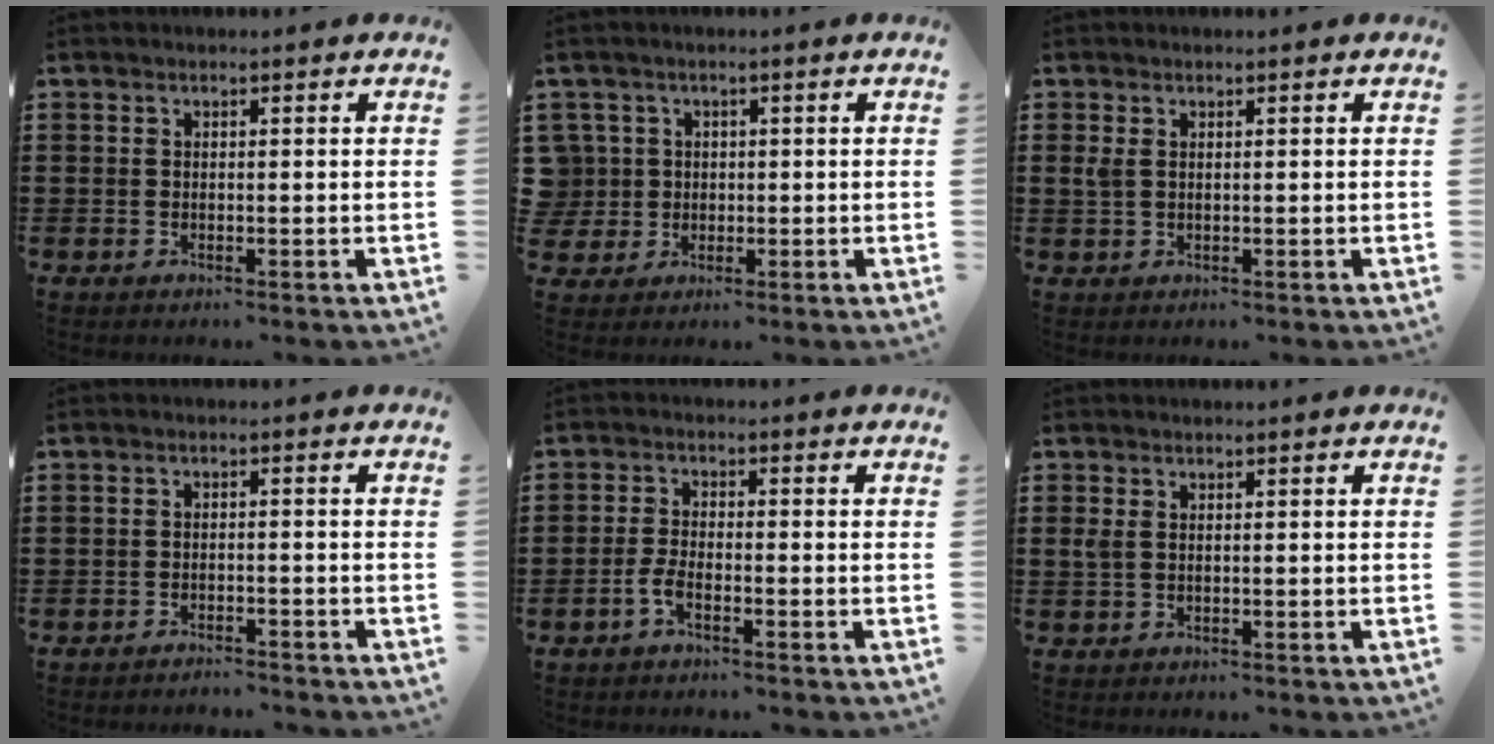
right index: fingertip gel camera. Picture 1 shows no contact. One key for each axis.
{"total": 3.9, "fx": 0.2, "fy": 3.9, "fz": 0.4, "tx": -0.034, "ty": 0.010, "tz": 0.001}
{"total": 1.7, "fx": 0.6, "fy": 1.0, "fz": 1.3, "tx": -0.037, "ty": 0.002, "tz": 0.008}
{"total": 1.9, "fx": -1.8, "fy": 0.1, "fz": -0.2, "tx": -0.003, "ty": 0.003, "tz": -0.040}
{"total": 2.7, "fx": -1.4, "fy": 0.8, "fz": 2.2, "tx": -0.052, "ty": -0.003, "tz": -0.030}
{"total": 1.5, "fx": 0.4, "fy": 0.8, "fz": 1.1, "tx": -0.034, "ty": 0.003, "tz": 0.004}